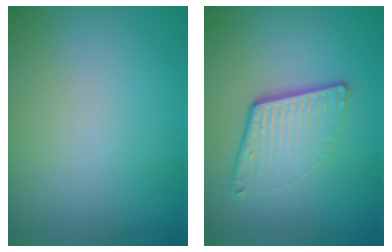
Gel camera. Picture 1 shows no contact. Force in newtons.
{"total": 4.5, "press": 2.8, "slide": 3.5}